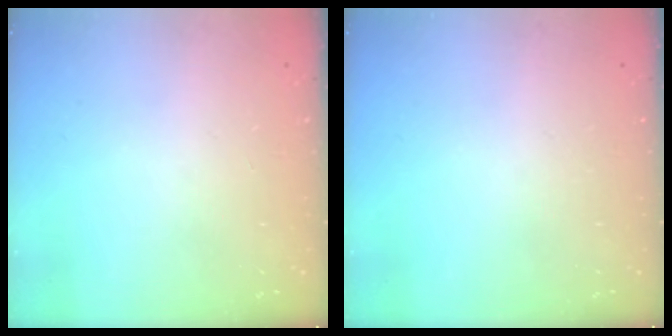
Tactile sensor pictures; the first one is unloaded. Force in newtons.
{"total": 0.0}